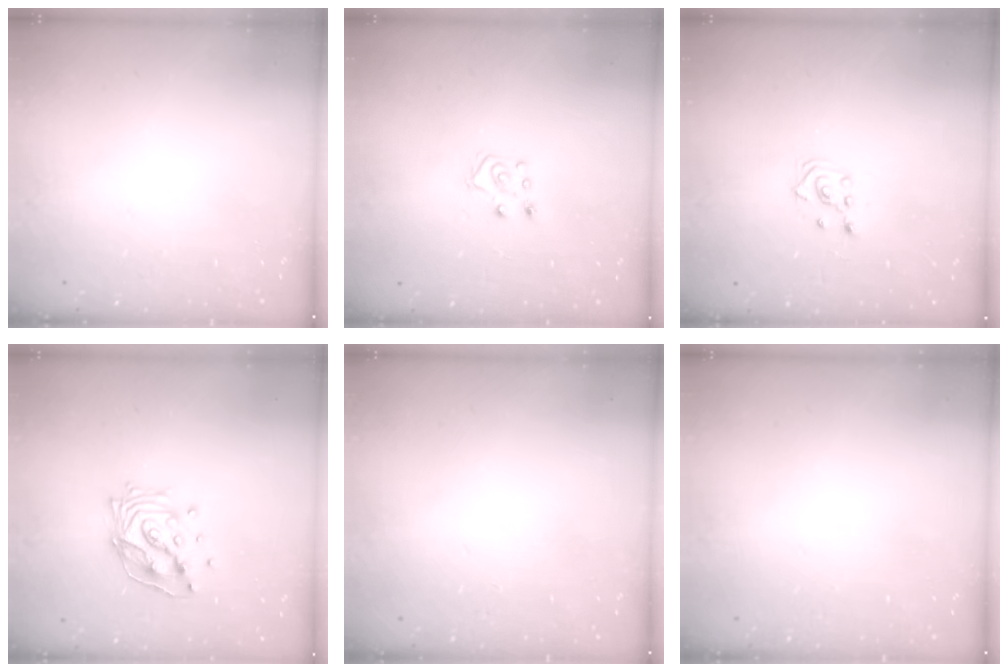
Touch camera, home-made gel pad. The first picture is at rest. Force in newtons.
{"total": 6.8, "press": 6.8, "slide": 0.4}
{"total": 2.5, "press": 2.3, "slide": 1.0}
{"total": 13.4, "press": 13.4, "slide": 1.6}
{"total": 0.0}
{"total": 0.0}